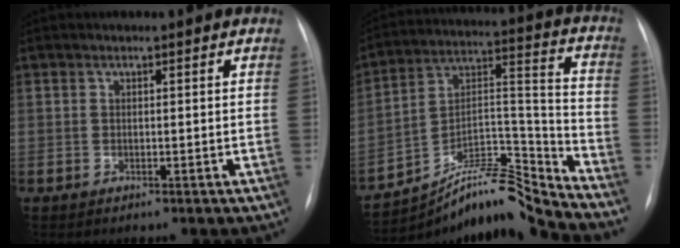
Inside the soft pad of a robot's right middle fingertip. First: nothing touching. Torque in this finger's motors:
{"motor_torque": [0.34, -0.81, -0.02, 0.01]}